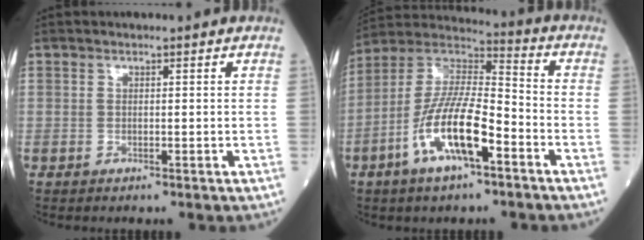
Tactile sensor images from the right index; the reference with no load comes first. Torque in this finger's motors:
{"motor_torque": [1.30, -0.50, 1.05, 0.21]}